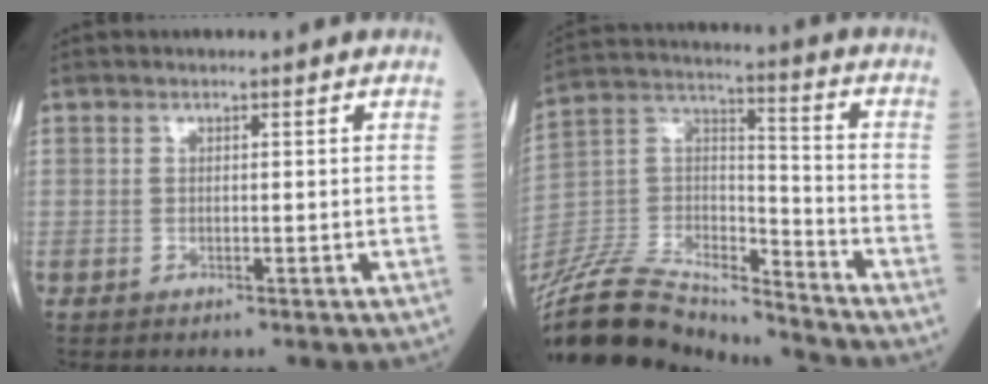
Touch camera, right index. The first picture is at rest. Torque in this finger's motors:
{"motor_torque": [0.87, -1.27, 0.58, 0.15]}